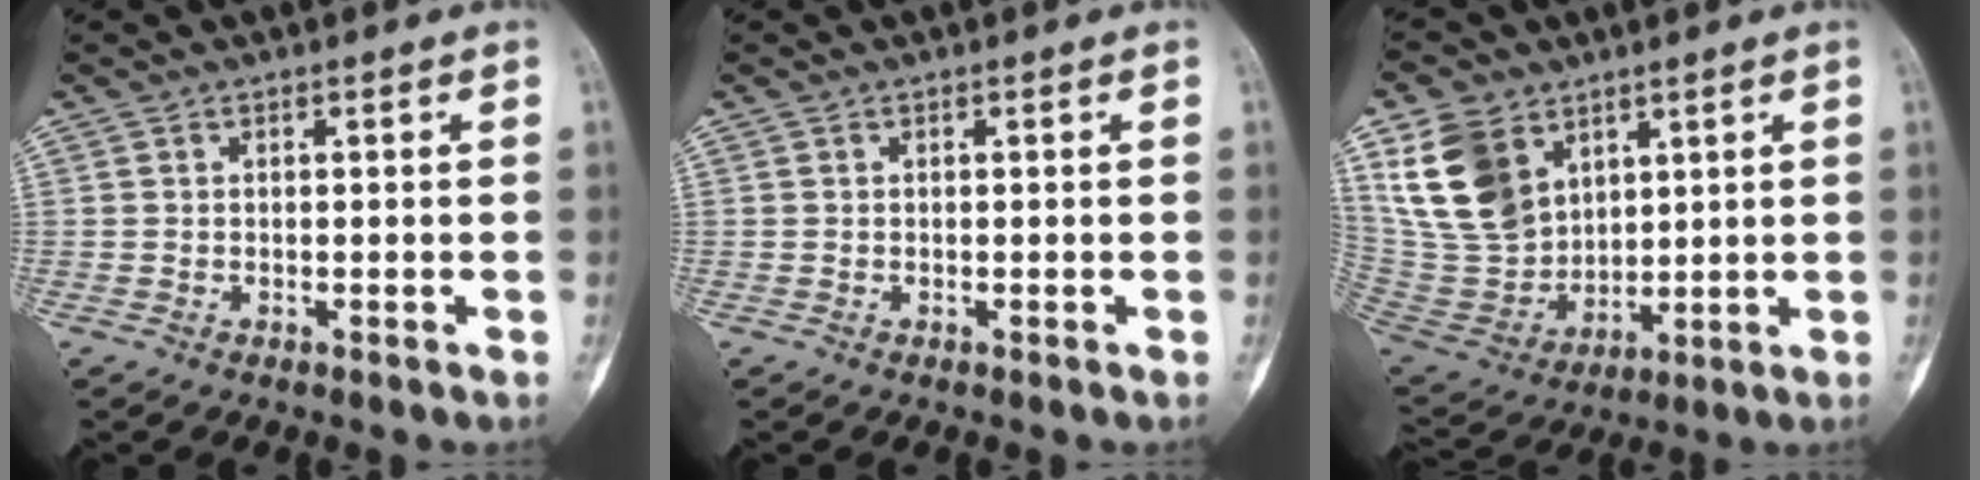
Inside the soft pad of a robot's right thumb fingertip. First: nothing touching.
{"total": 0.0}
{"total": 15.8, "force": [7.5, 11.1, 8.3], "torque": [-0.137, -0.034, 0.166]}